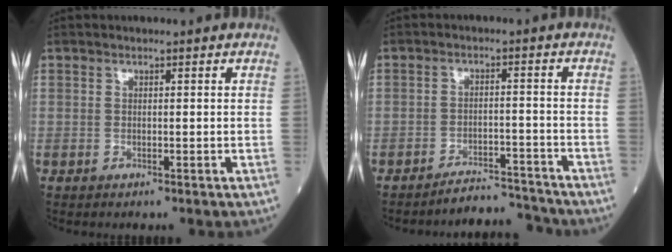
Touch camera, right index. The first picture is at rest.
{"total": 5.3, "force": [-5.2, 0.0, -0.6], "torque": [0.016, 0.008, -0.083]}